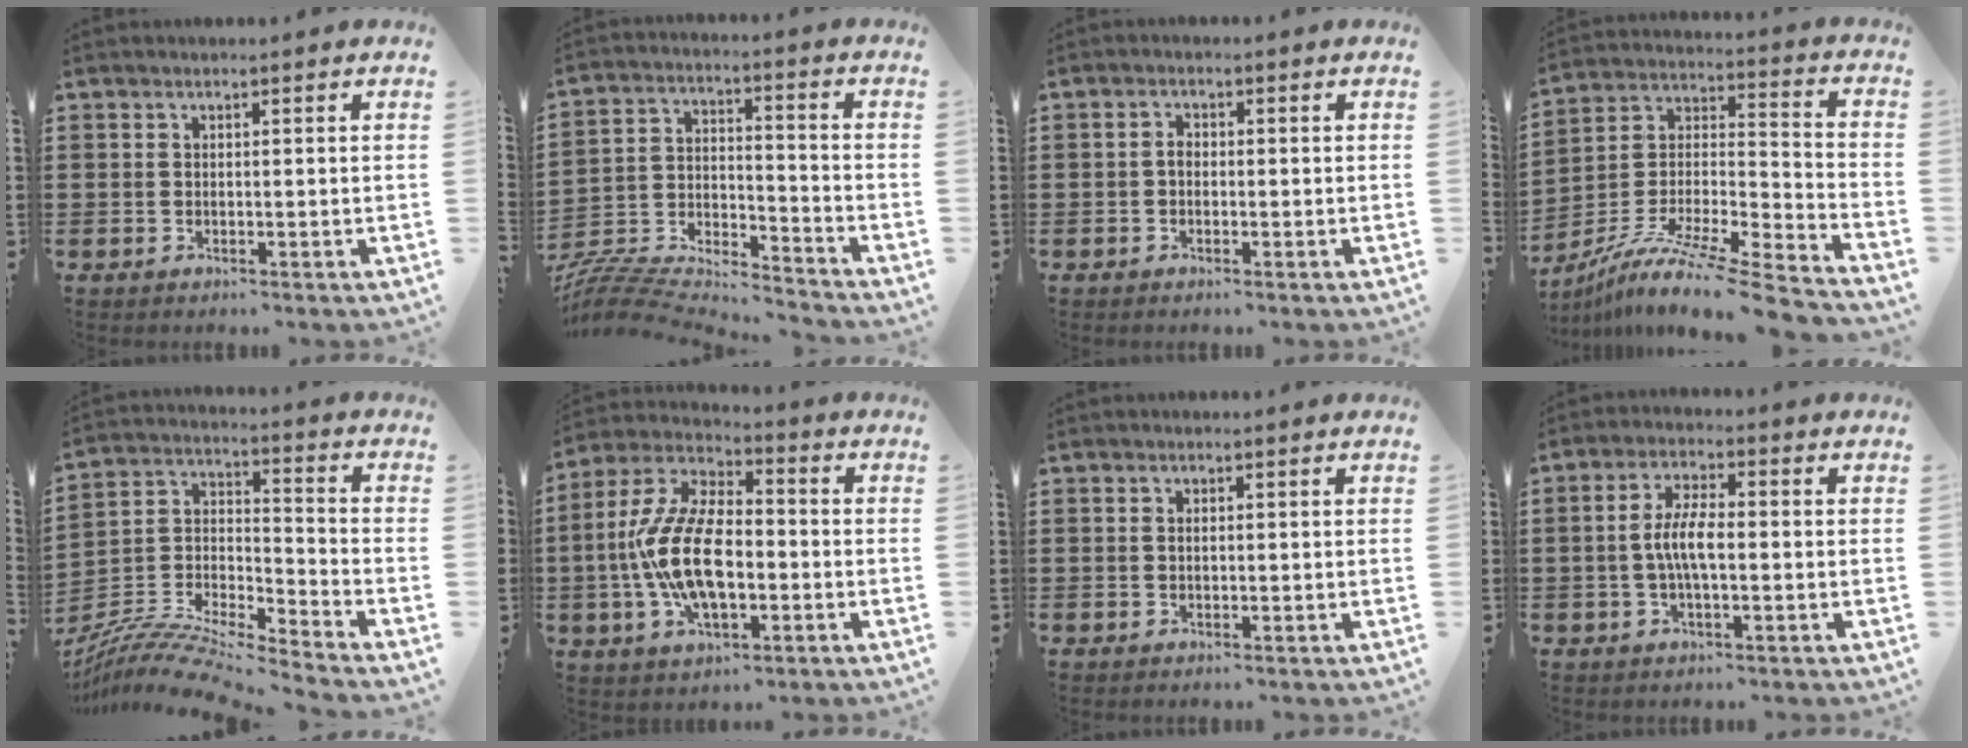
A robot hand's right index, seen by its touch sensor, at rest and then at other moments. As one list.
[{"total": 6.9, "force": [-6.8, 0.8, 0.9], "torque": [-0.033, -0.008, -0.143]}, {"total": 1.6, "force": [-0.4, 1.0, 1.2], "torque": [-0.024, 0.003, -0.008]}, {"total": 11.0, "force": [-9.0, 0.5, 6.3], "torque": [-0.106, 0.007, -0.173]}, {"total": 9.3, "force": [-8.8, 0.9, 2.7], "torque": [-0.061, 0.008, -0.180]}, {"total": 13.2, "force": [-2.2, 6.6, 11.2], "torque": [-0.259, -0.001, -0.047]}, {"total": 0.7, "force": [0.1, 0.4, 0.6], "torque": [-0.014, 0.001, 0.001]}, {"total": 5.6, "force": [-0.6, 1.8, 5.2], "torque": [-0.107, 0.001, -0.016]}]